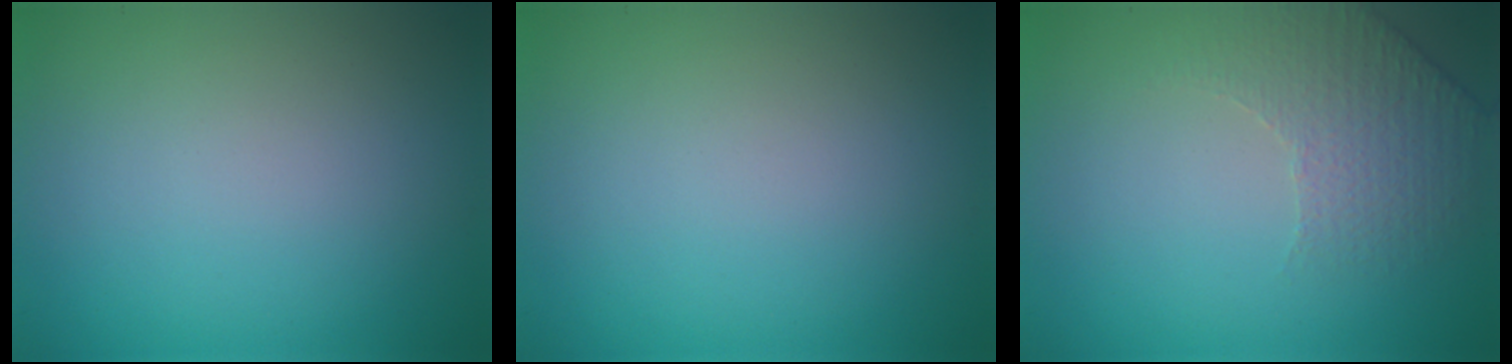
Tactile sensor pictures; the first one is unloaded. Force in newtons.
{"total": 0.0}
{"total": 1.9, "press": 1.6, "slide": 1.0}